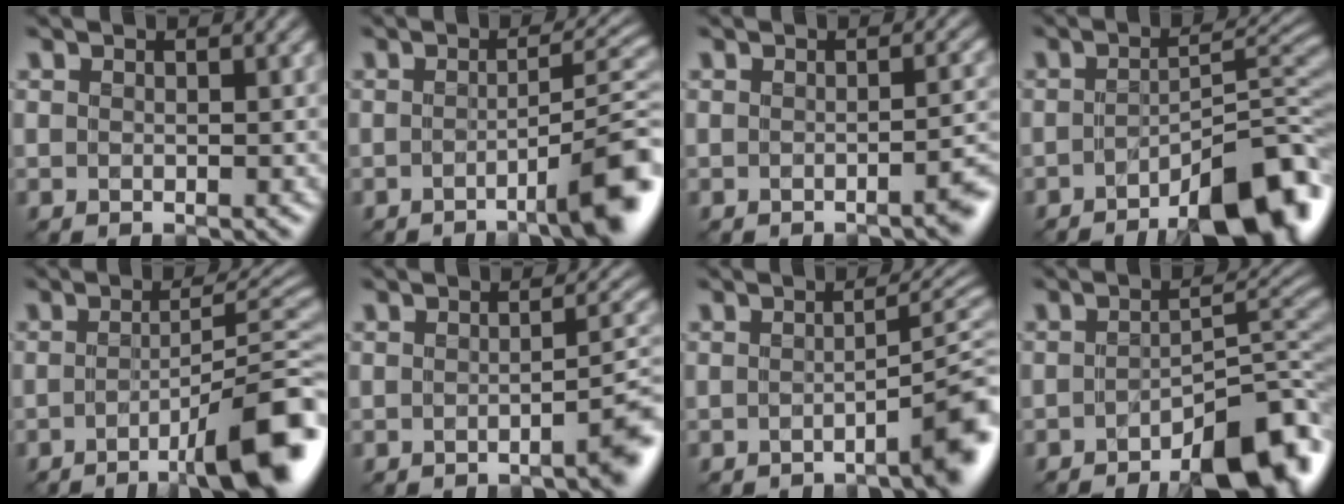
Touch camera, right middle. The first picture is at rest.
{"total": 6.5, "force": [-2.7, 0.9, 5.9], "torque": [-0.067, 0.009, -0.043]}
{"total": 2.8, "force": [-1.5, 0.6, 2.3], "torque": [-0.016, 0.007, -0.019]}
{"total": 9.9, "force": [-6.0, 2.4, 7.5], "torque": [-0.094, 0.006, -0.085]}
{"total": 9.2, "force": [-4.3, 1.5, 8.0], "torque": [-0.091, 0.014, -0.064]}
{"total": 3.6, "force": [-1.8, 0.5, 3.1], "torque": [-0.032, 0.009, -0.029]}
{"total": 5.6, "force": [-2.6, 1.0, 4.9], "torque": [-0.048, 0.012, -0.037]}
{"total": 8.7, "force": [-5.3, 2.8, 6.3], "torque": [-0.077, 0.003, -0.072]}